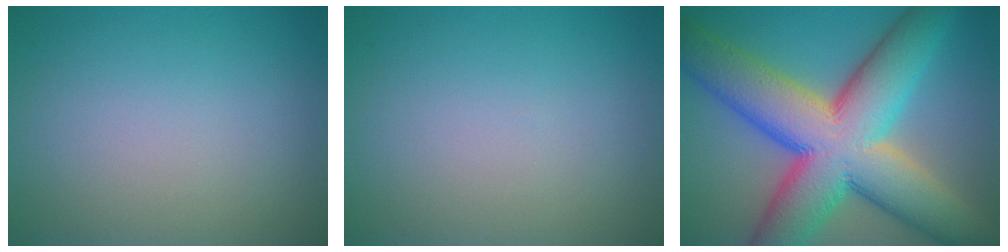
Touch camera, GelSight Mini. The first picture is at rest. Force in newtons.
{"total": 0.0}
{"total": 15.8, "press": 15.8, "slide": 0.8}